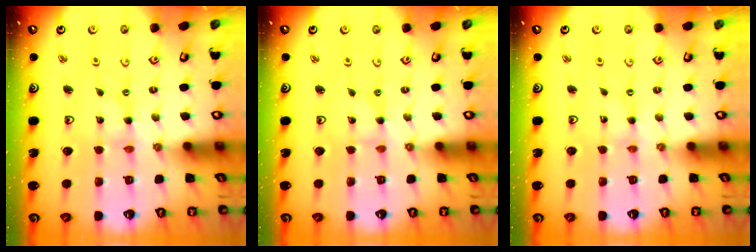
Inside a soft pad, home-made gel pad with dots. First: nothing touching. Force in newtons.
{"total": 0.0}
{"total": 0.0}